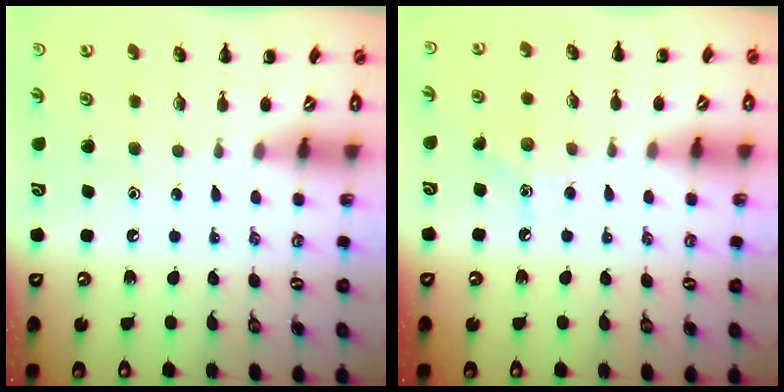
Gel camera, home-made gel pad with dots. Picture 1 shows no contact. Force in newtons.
{"total": 5.0, "press": 4.8, "slide": 1.5}